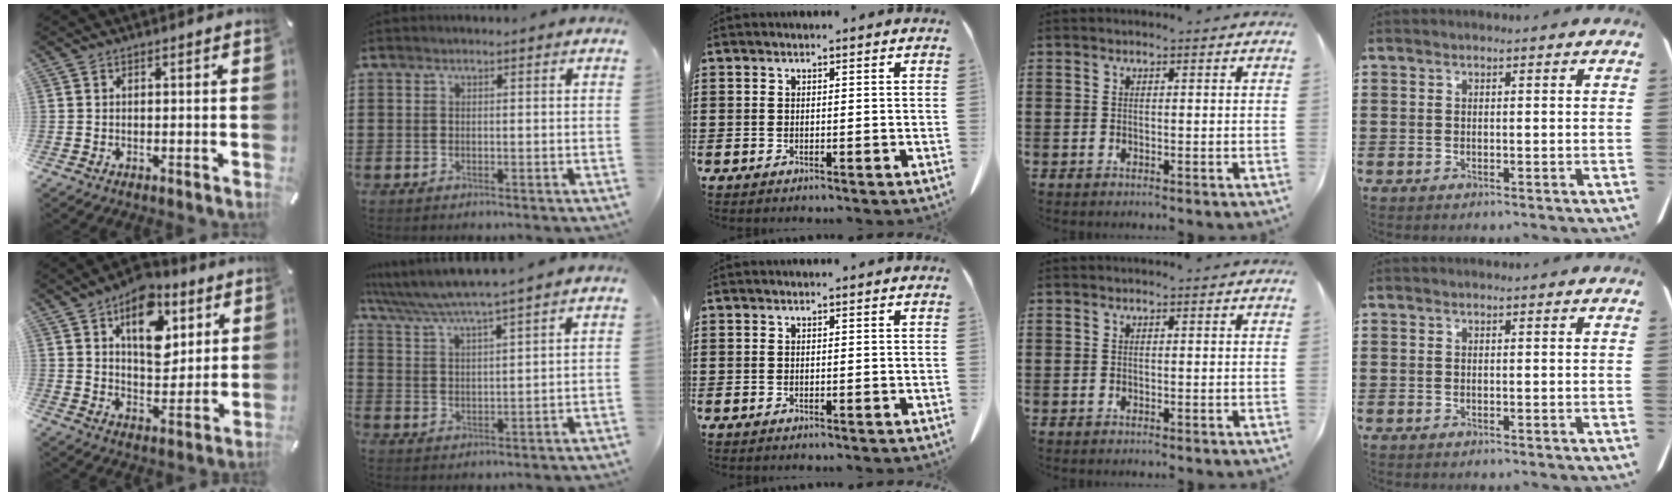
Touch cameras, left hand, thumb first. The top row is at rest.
{"thumb": {"total": 14.6, "force": [7.0, 9.1, 9.0], "torque": [-0.124, -0.026, 0.123]}, "index": {"total": 4.8, "force": [4.4, -0.6, 2.0], "torque": [-0.056, -0.028, 0.072]}}